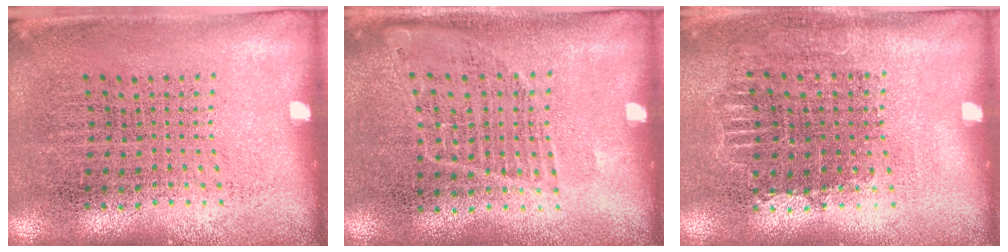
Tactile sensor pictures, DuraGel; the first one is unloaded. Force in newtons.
{"total": 0.9, "press": 0.9, "slide": 0.2}
{"total": 0.7, "press": 0.7, "slide": 0.2}